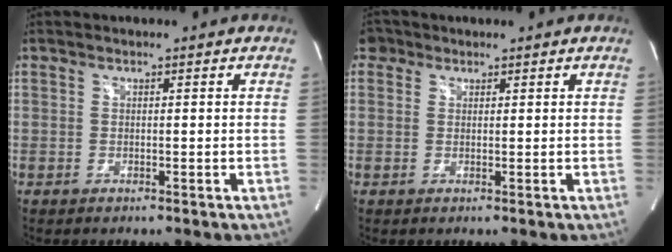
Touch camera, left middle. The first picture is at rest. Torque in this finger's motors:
{"motor_torque": [-0.07, 0.12, -0.10, -0.01]}